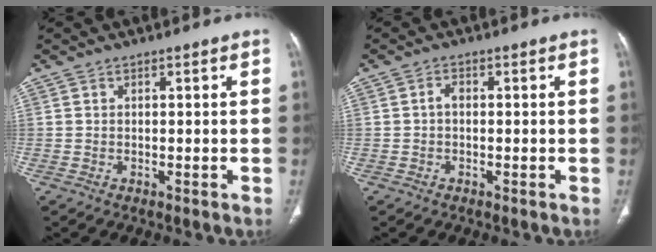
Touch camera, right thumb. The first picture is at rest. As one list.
[{"total": 1.3, "force": [-0.2, 0.8, 1.0], "torque": [-0.014, 0.004, -0.006]}]